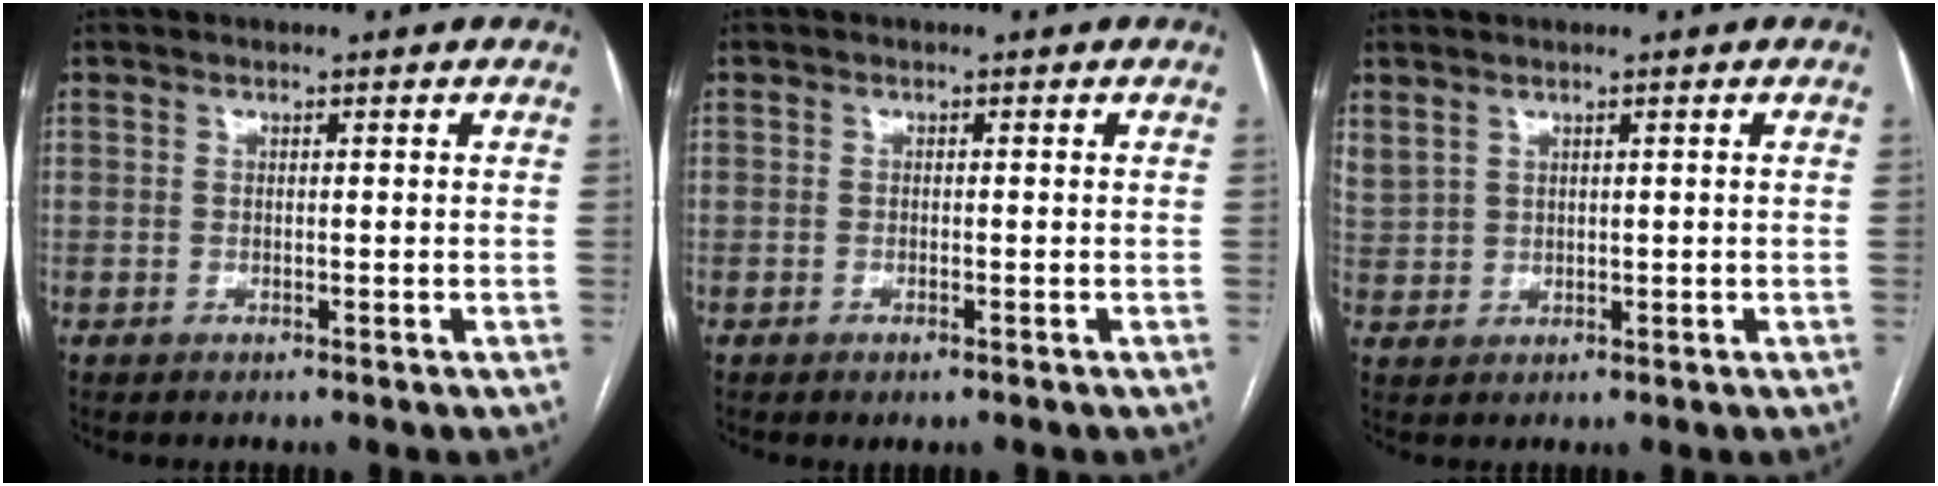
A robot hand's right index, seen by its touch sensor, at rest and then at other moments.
{"total": 0.8, "force": [-0.5, 0.2, 0.6], "torque": [-0.011, -0.001, -0.005]}
{"total": 3.5, "force": [2.4, 2.0, 1.5], "torque": [-0.040, 0.011, 0.064]}